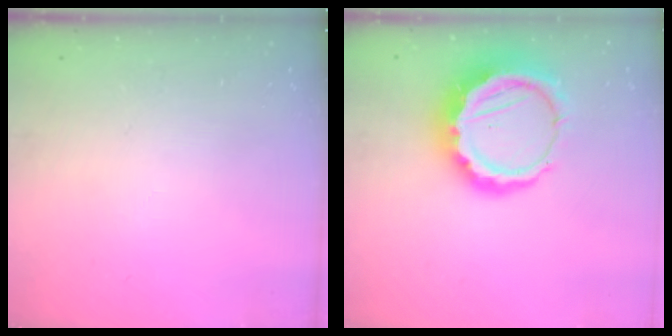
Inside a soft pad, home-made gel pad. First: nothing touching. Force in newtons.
{"total": 13.1, "press": 12.8, "slide": 2.6}